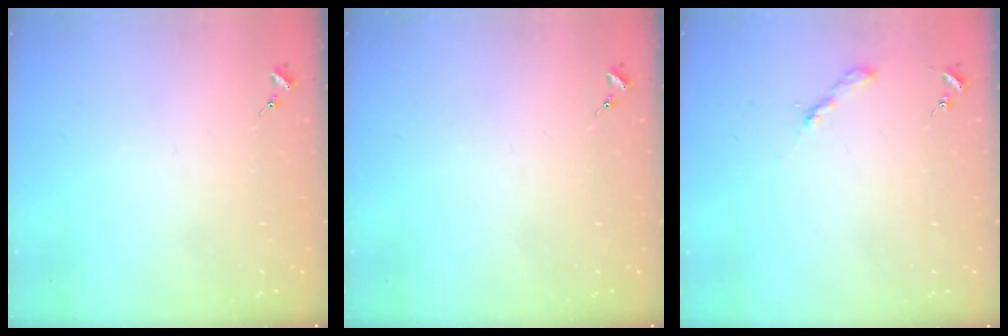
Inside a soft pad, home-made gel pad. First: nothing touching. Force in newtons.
{"total": 0.0}
{"total": 2.0, "press": 2.0, "slide": 0.2}